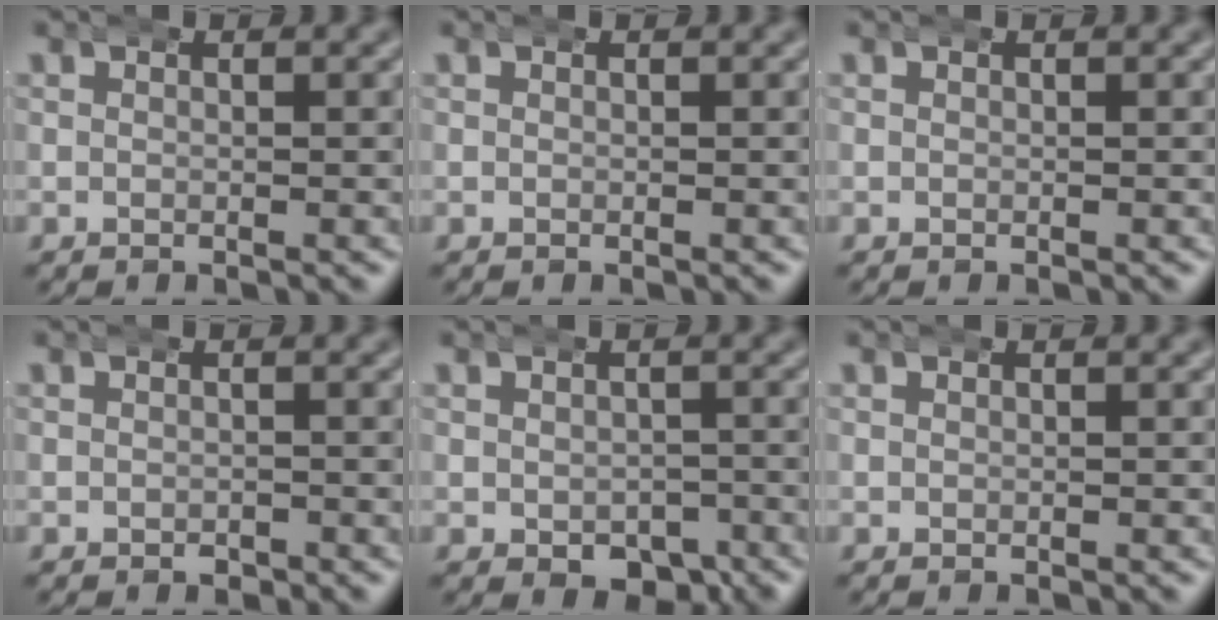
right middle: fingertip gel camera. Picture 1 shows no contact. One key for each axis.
{"total": 0.0}
{"total": 0.0}
{"total": 0.5, "fx": -0.4, "fy": 0.4, "fz": 0.1, "tx": -0.001, "ty": -0.004, "tz": -0.004}
{"total": 3.4, "fx": -2.3, "fy": 2.1, "fz": 1.2, "tx": -0.013, "ty": -0.017, "tz": -0.031}
{"total": 0.0}